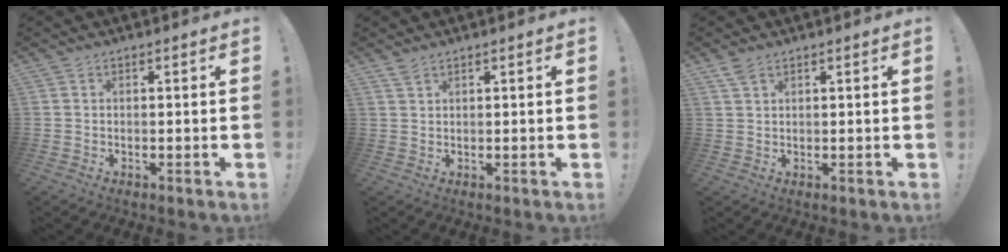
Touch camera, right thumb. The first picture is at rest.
{"total": 1.8, "force": [1.5, 0.6, 0.9], "torque": [-0.017, -0.003, 0.027]}
{"total": 2.7, "force": [1.9, 1.1, 1.6], "torque": [-0.030, -0.004, 0.035]}